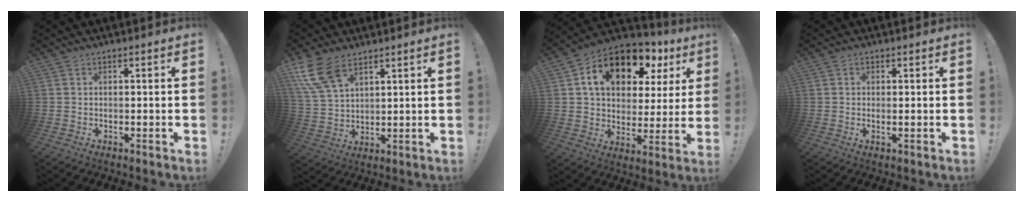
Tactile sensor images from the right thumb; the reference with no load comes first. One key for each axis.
{"total": 12.0, "fx": 7.5, "fy": 6.3, "fz": 6.9, "tx": -0.148, "ty": -0.030, "tz": 0.146}
{"total": 16.7, "fx": 8.7, "fy": 9.8, "fz": 10.3, "tx": -0.162, "ty": -0.042, "tz": 0.152}
{"total": 1.0, "fx": 0.4, "fy": -0.1, "fz": 0.9, "tx": -0.009, "ty": -0.005, "tz": 0.004}